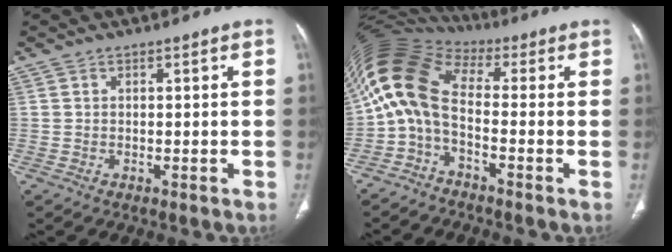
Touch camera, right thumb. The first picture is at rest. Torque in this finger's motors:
{"motor_torque": [-0.58, 1.16, 1.78, -0.29, 0.57]}